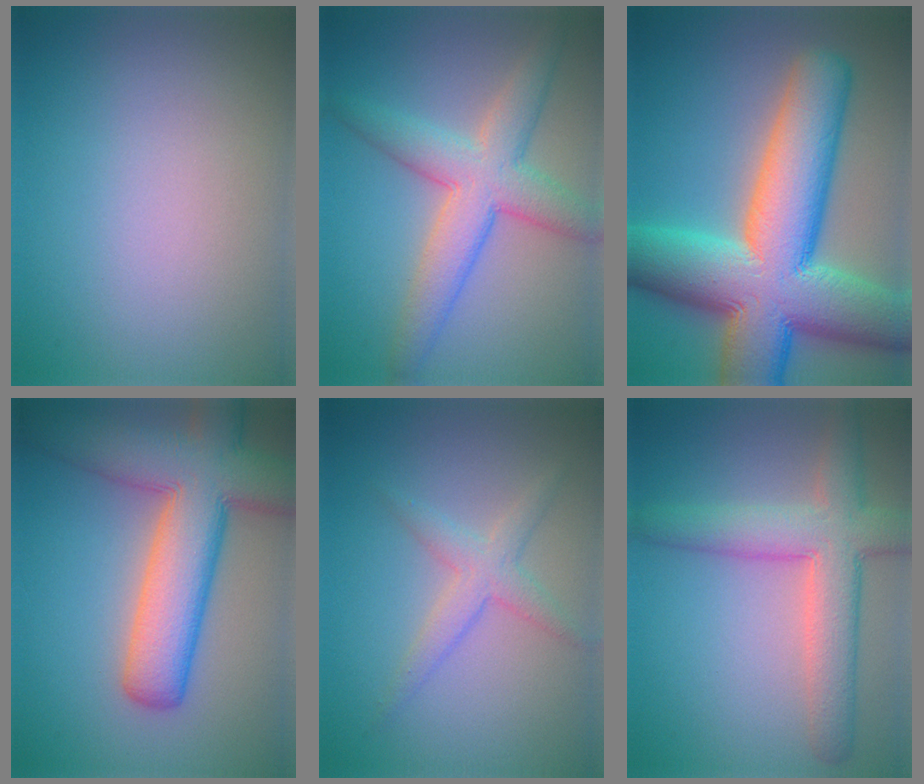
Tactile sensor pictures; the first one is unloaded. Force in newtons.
{"total": 6.0, "press": 6.0, "slide": 0.1}
{"total": 15.9, "press": 15.9, "slide": 0.7}
{"total": 10.5, "press": 10.4, "slide": 0.6}
{"total": 2.5, "press": 2.5, "slide": 0.2}
{"total": 6.3, "press": 6.3, "slide": 0.3}